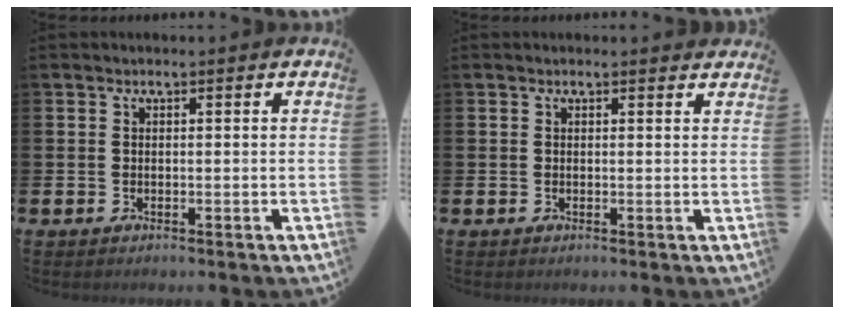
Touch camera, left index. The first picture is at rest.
{"total": 0.5, "force": [0.5, 0.1, 0.2], "torque": [0.005, -0.002, 0.008]}